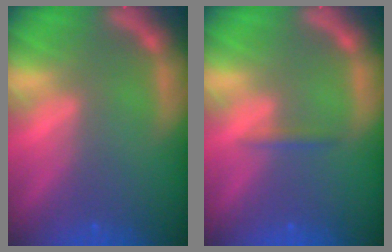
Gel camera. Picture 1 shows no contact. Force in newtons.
{"total": 0.9}